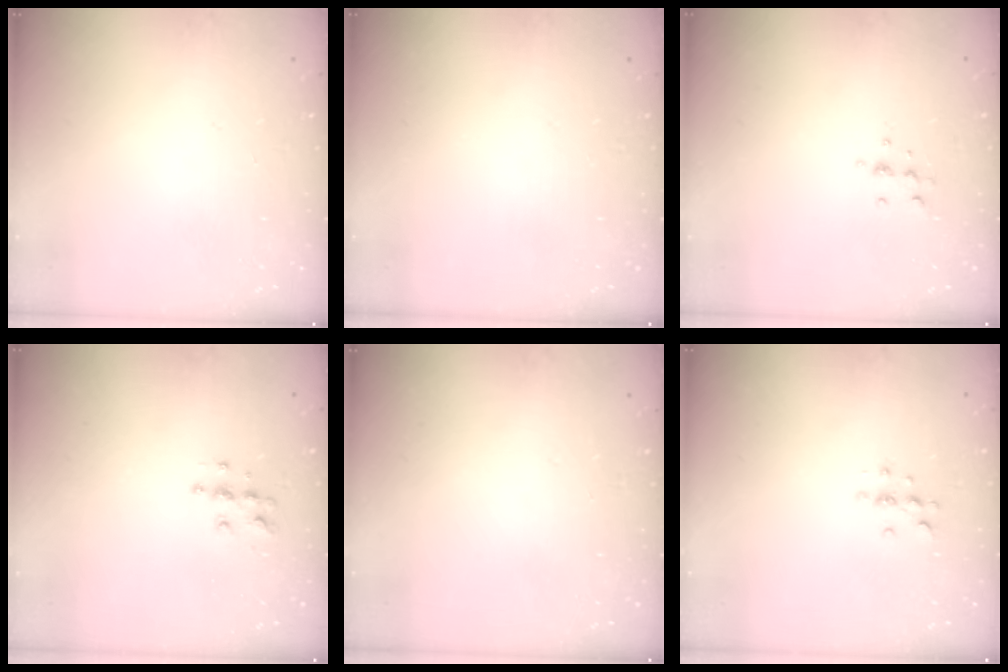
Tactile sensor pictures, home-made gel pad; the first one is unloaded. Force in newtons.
{"total": 0.0}
{"total": 6.2, "press": 6.1, "slide": 0.8}
{"total": 5.4, "press": 5.4, "slide": 0.4}
{"total": 0.0}
{"total": 4.2, "press": 4.2, "slide": 0.5}